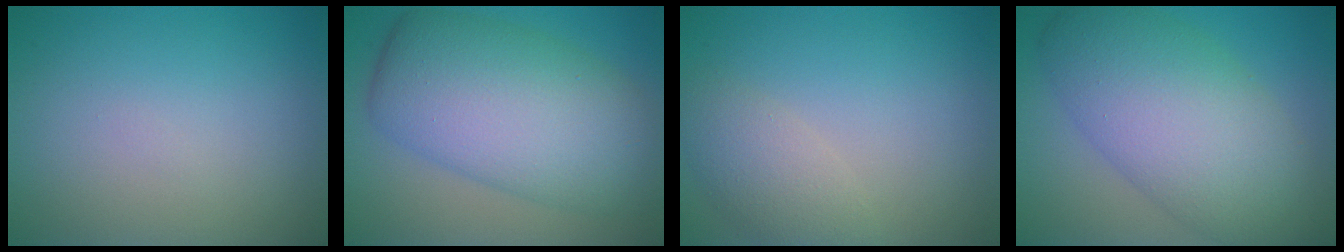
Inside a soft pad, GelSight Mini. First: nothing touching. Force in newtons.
{"total": 10.8, "press": 10.7, "slide": 0.3}
{"total": 3.0, "press": 2.9, "slide": 0.4}
{"total": 10.4, "press": 10.4, "slide": 0.5}